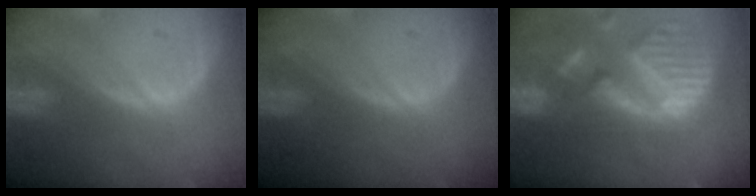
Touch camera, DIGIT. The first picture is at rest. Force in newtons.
{"total": 0.0}
{"total": 14.1, "press": 11.7, "slide": 7.7}